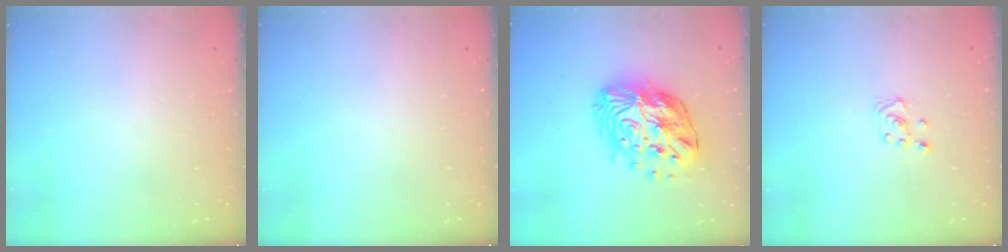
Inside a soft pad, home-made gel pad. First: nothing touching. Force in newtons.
{"total": 0.0}
{"total": 18.7, "press": 18.7, "slide": 1.0}
{"total": 3.0, "press": 3.0, "slide": 0.3}